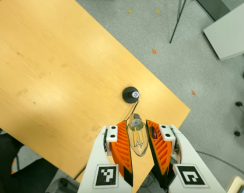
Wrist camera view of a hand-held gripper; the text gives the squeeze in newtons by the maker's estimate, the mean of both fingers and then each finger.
{"total": 11.5, "left": 11.8, "right": 11.3}